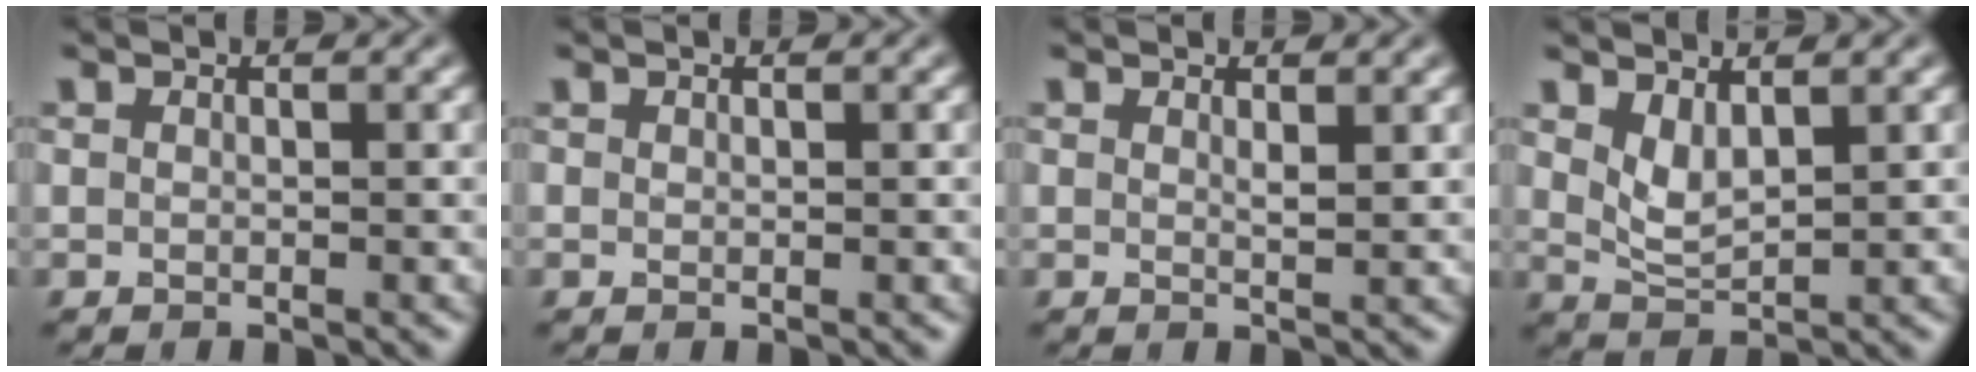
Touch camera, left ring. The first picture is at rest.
{"total": 0.0}
{"total": 1.0, "force": [0.6, 0.1, 0.7], "torque": [-0.011, -0.003, 0.010]}
{"total": 2.5, "force": [1.4, 1.0, 1.8], "torque": [-0.043, -0.009, 0.034]}